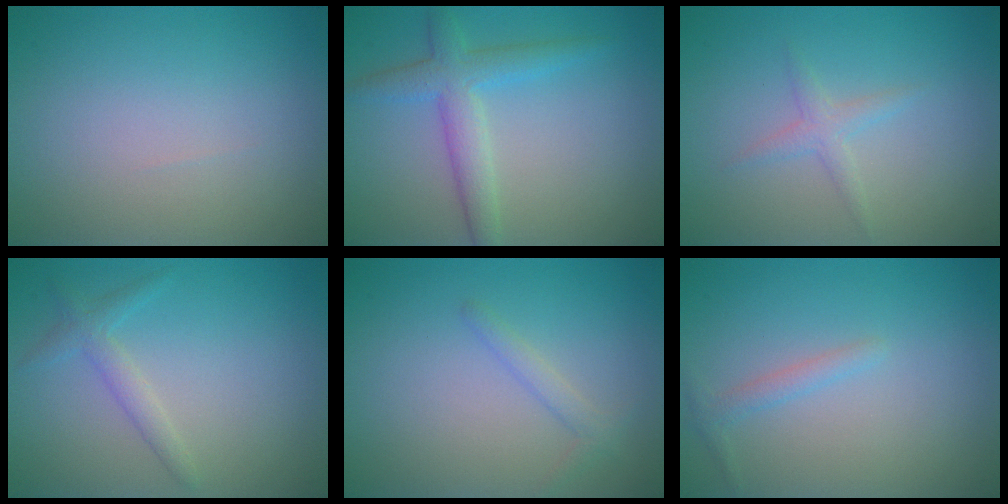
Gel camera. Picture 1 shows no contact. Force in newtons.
{"total": 3.6, "press": 3.6, "slide": 0.1}
{"total": 1.4, "press": 1.4, "slide": 0.1}
{"total": 1.7, "press": 1.7, "slide": 0.1}
{"total": 1.3, "press": 1.3, "slide": 0.1}
{"total": 1.2, "press": 1.2, "slide": 0.0}